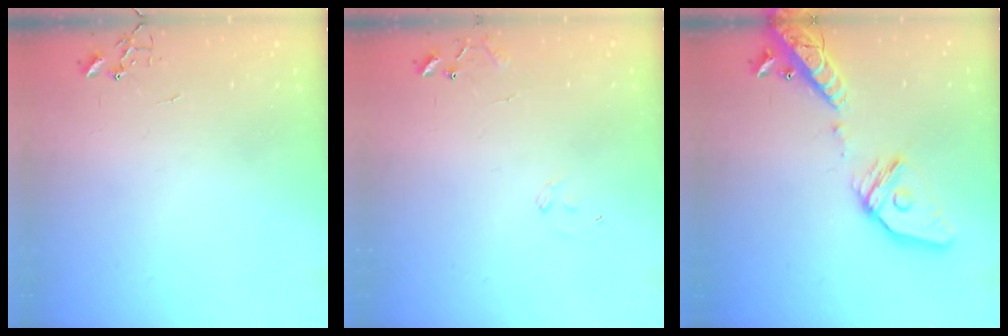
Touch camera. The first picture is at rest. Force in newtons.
{"total": 7.6, "press": 7.6, "slide": 0.7}
{"total": 18.3, "press": 17.9, "slide": 3.6}